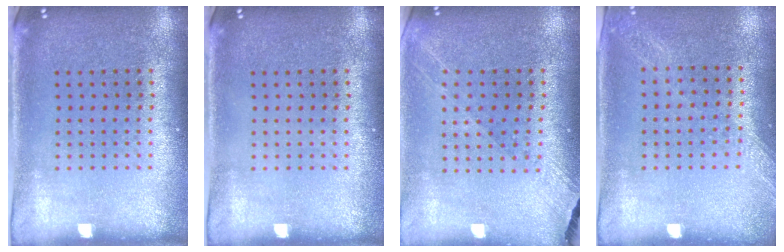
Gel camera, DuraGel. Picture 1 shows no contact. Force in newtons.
{"total": 0.0}
{"total": 1.3, "press": 1.2, "slide": 0.5}
{"total": 1.2, "press": 1.2, "slide": 0.4}